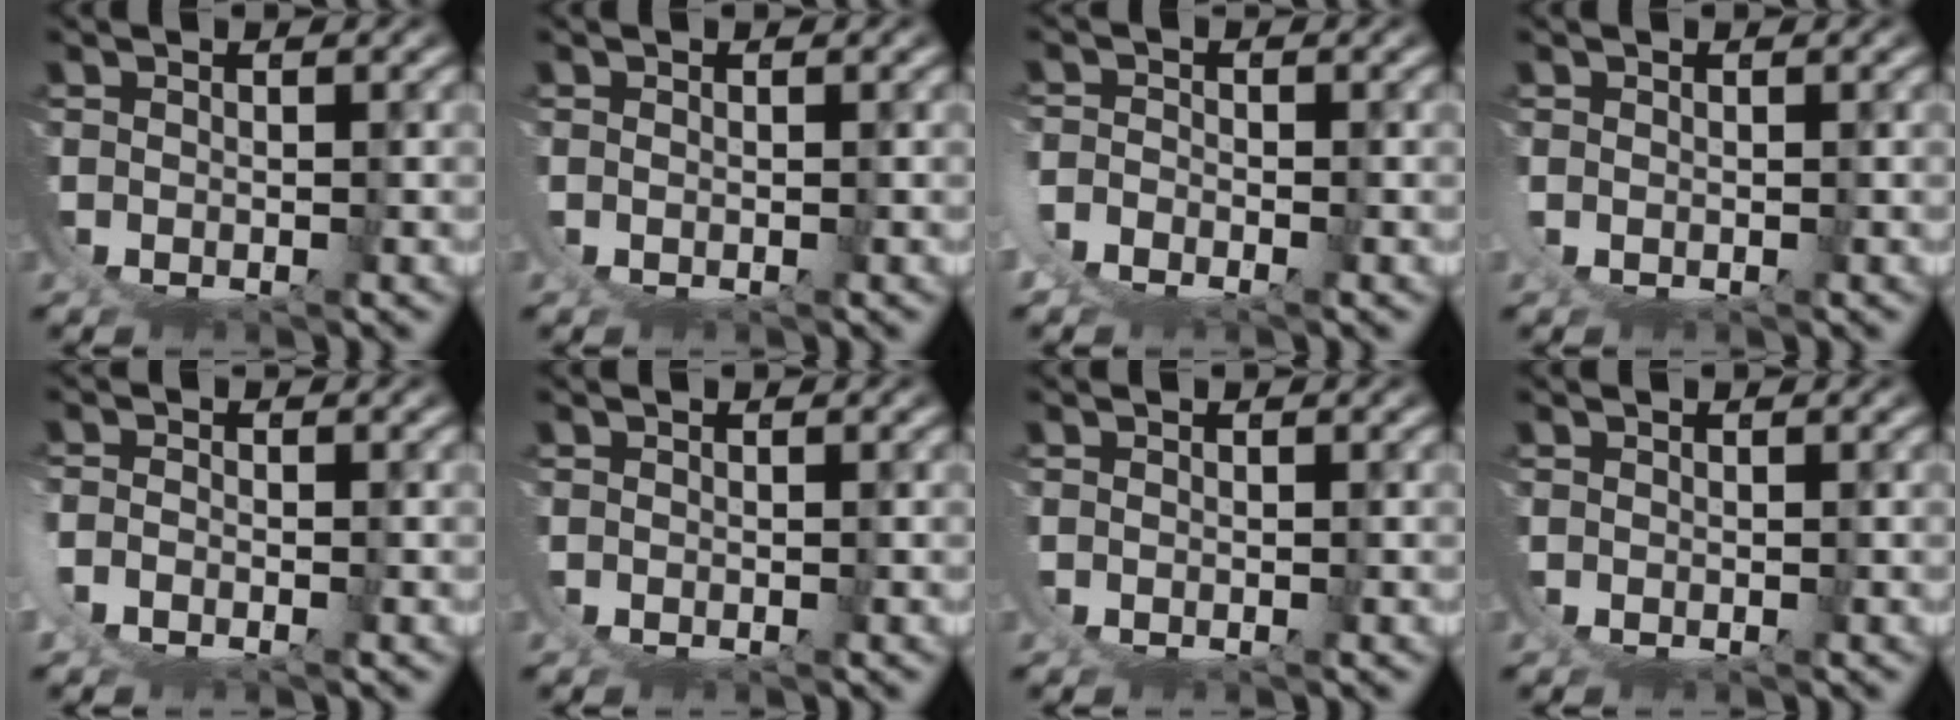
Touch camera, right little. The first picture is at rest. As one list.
[{"total": 0.8, "force": [0.4, -0.5, 0.6], "torque": [-0.015, -0.004, 0.009]}, {"total": 1.6, "force": [-1.0, 0.9, 0.9], "torque": [-0.020, -0.002, -0.024]}, {"total": 0.7, "force": [0.3, -0.4, 0.5], "torque": [-0.019, -0.009, 0.011]}, {"total": 1.2, "force": [-0.6, 0.1, 1.1], "torque": [-0.030, -0.005, -0.009]}, {"total": 0.0}, {"total": 0.6, "force": [0.2, -0.2, 0.5], "torque": [-0.012, -0.002, 0.005]}, {"total": 0.0}]